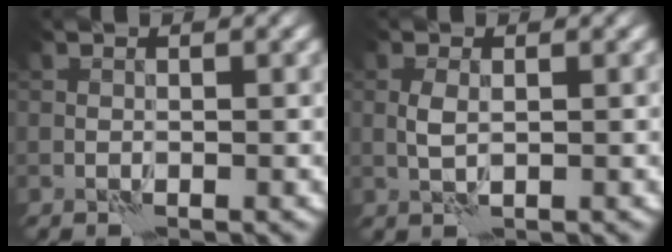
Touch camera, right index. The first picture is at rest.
{"total": 1.3, "force": [0.1, 0.5, 1.2], "torque": [-0.030, 0.001, 0.001]}